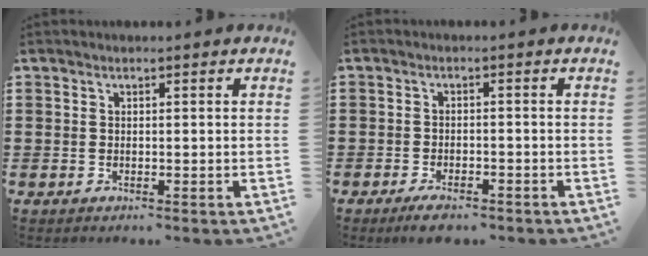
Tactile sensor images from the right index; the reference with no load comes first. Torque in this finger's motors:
{"motor_torque": [-0.02, 0.10, 0.19, 0.02]}